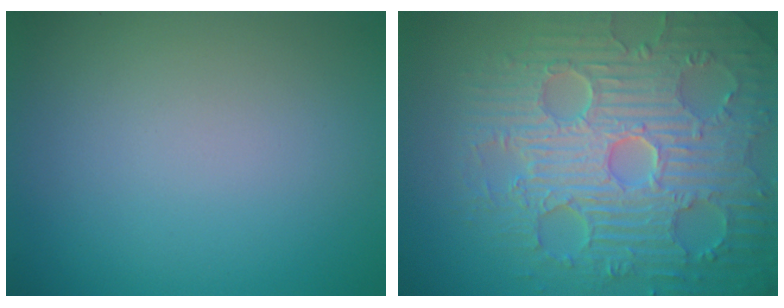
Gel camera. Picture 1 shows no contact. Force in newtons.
{"total": 9.2, "press": 6.8, "slide": 6.2}